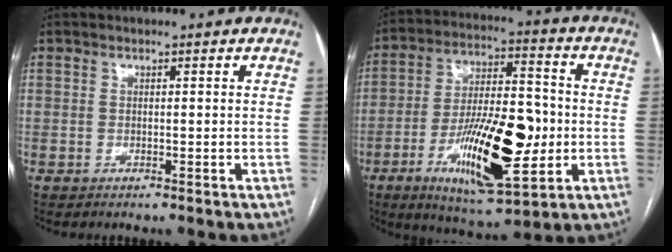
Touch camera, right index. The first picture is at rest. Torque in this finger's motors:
{"motor_torque": [0.60, -0.08, 0.40, 0.19]}